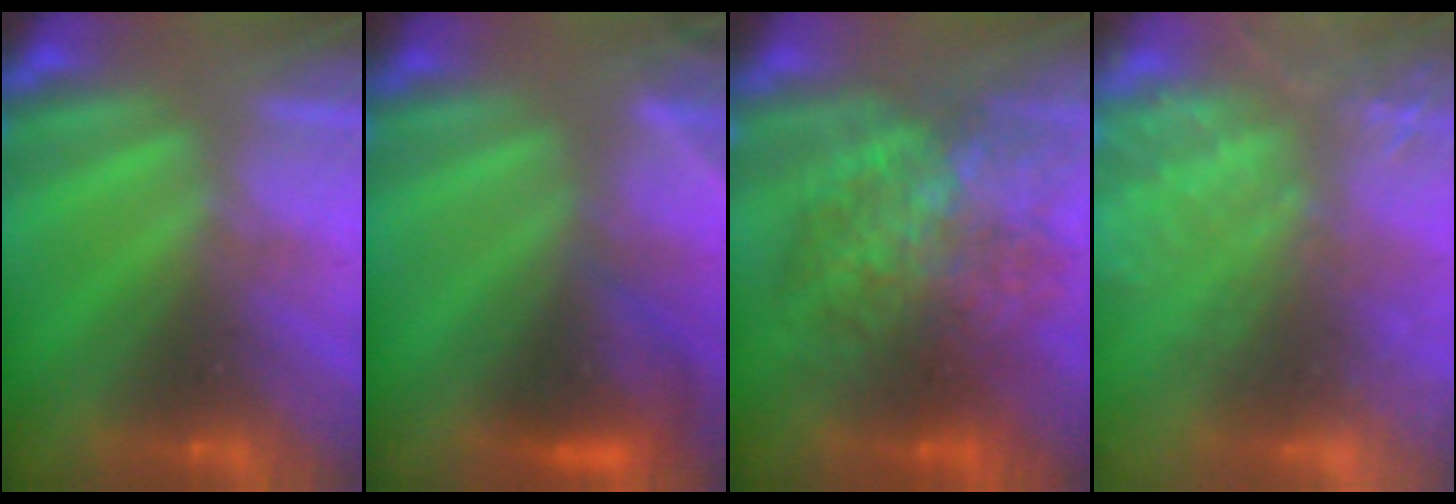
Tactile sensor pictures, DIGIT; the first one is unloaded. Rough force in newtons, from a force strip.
{"total": 5.7}
{"total": 7.3}
{"total": 6.4}